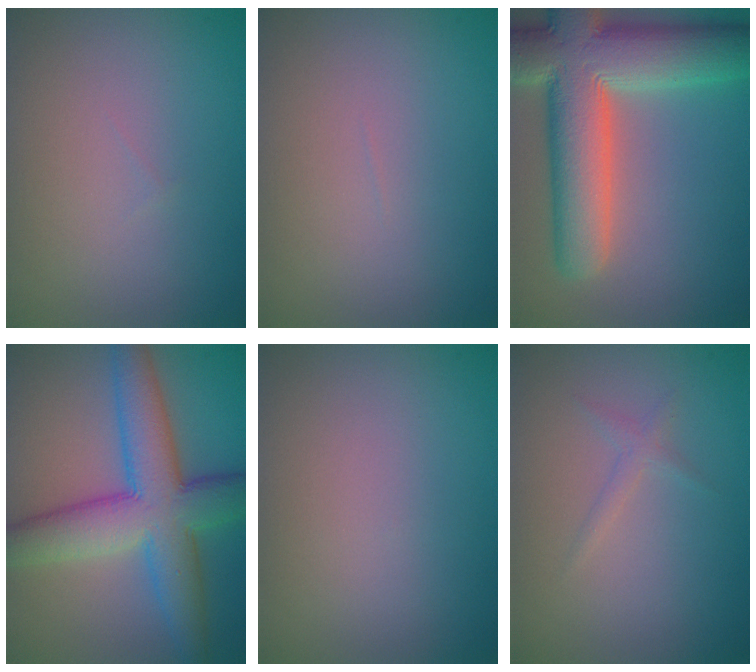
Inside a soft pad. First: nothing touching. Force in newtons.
{"total": 0.0}
{"total": 12.6, "press": 12.6, "slide": 1.2}
{"total": 9.0, "press": 9.0, "slide": 0.2}
{"total": 0.0}
{"total": 0.9, "press": 0.9, "slide": 0.1}